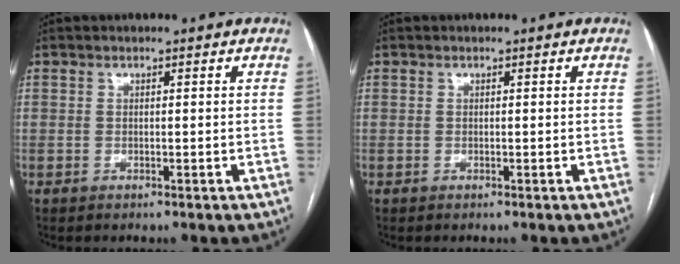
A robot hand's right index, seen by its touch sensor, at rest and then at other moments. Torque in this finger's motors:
{"motor_torque": [0.00, 0.00, 0.00, 0.00]}